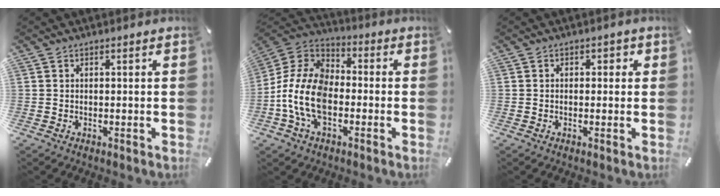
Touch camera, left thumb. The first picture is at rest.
{"total": 13.9, "force": [-4.1, 9.1, 9.6], "torque": [-0.225, 0.009, -0.079]}
{"total": 1.4, "force": [-0.3, 1.1, 0.8], "torque": [-0.008, 0.003, -0.009]}